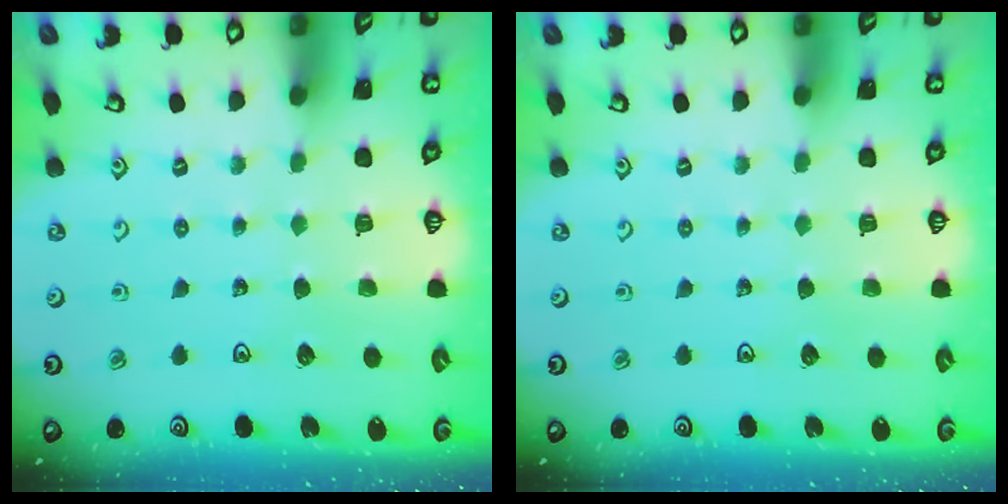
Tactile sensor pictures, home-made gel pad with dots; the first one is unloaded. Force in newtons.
{"total": 0.0}